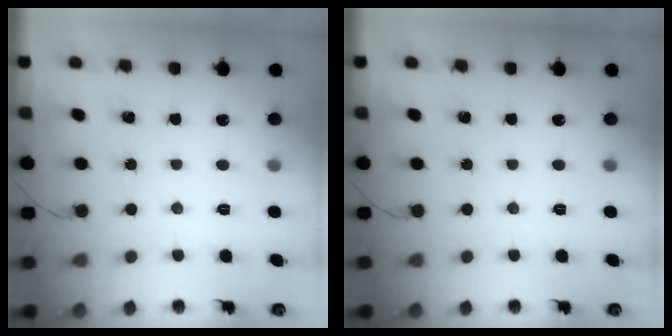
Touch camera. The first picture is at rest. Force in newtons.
{"total": 0.0}